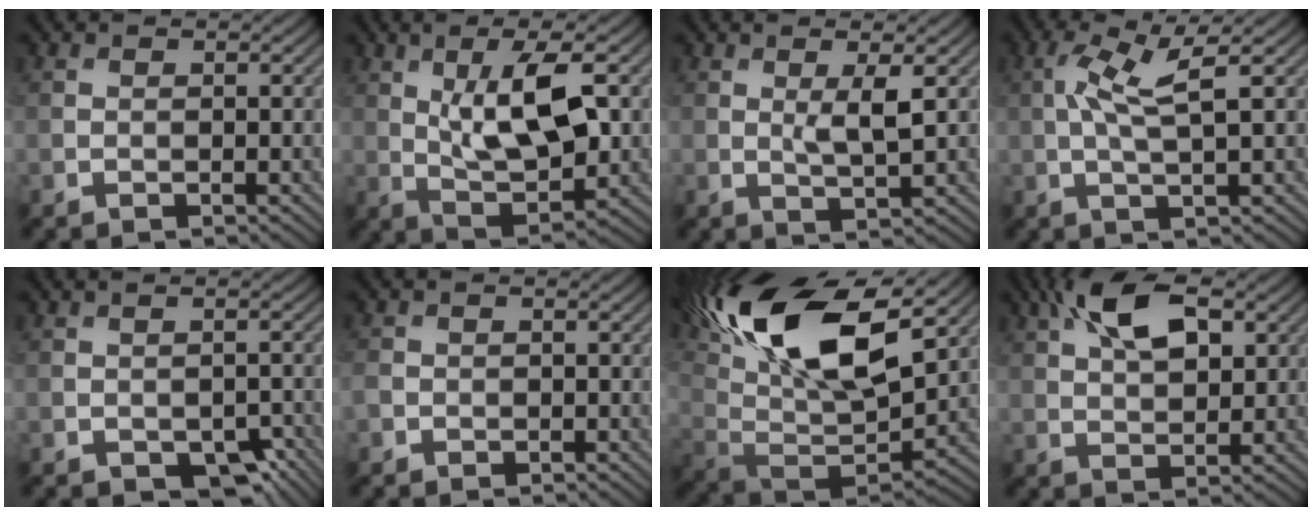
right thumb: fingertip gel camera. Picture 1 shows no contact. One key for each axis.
{"total": 10.6, "fx": 2.1, "fy": 3.9, "fz": 9.6, "tx": -0.182, "ty": 0.001, "tz": 0.039}
{"total": 3.3, "fx": 0.8, "fy": 0.5, "fz": 3.1, "tx": -0.064, "ty": -0.004, "tz": 0.016}
{"total": 5.8, "fx": 1.3, "fy": 1.1, "fz": 5.6, "tx": -0.119, "ty": 0.013, "tz": 0.022}
{"total": 4.7, "fx": -2.7, "fy": 2.7, "fz": 2.8, "tx": -0.034, "ty": -0.013, "tz": -0.031}
{"total": 1.6, "fx": -0.7, "fy": 1.3, "fz": 0.5, "tx": -0.010, "ty": -0.005, "tz": -0.019}
{"total": 19.7, "fx": 9.2, "fy": 8.9, "fz": 15.0, "tx": -0.328, "ty": 0.043, "tz": 0.160}
{"total": 9.1, "fx": 3.8, "fy": 4.3, "fz": 7.1, "tx": -0.145, "ty": 0.017, "tz": 0.069}